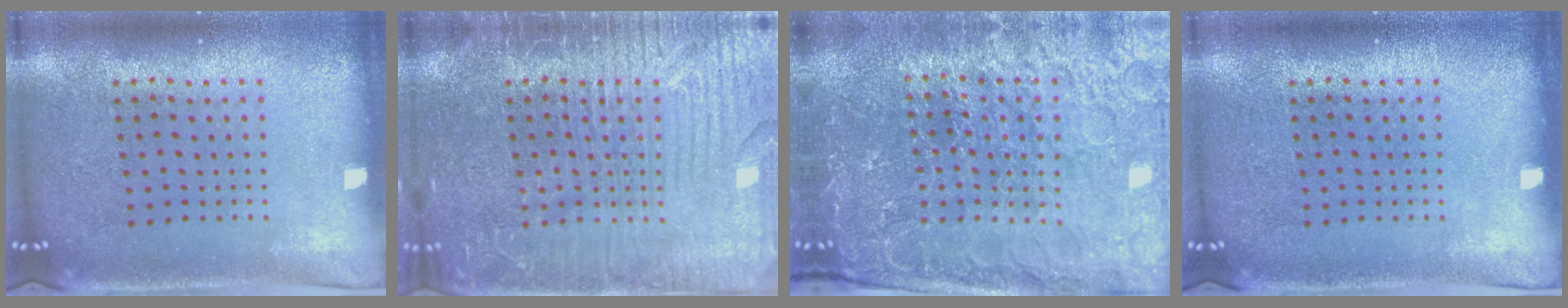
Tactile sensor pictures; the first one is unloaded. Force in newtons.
{"total": 4.1, "press": 4.1, "slide": 0.5}
{"total": 4.9, "press": 4.6, "slide": 1.7}
{"total": 0.0}